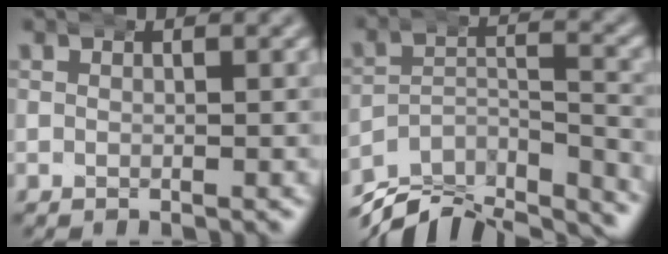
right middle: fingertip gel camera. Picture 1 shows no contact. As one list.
[{"total": 13.3, "force": [-10.0, 6.7, 5.6], "torque": [-0.084, -0.040, -0.152]}]